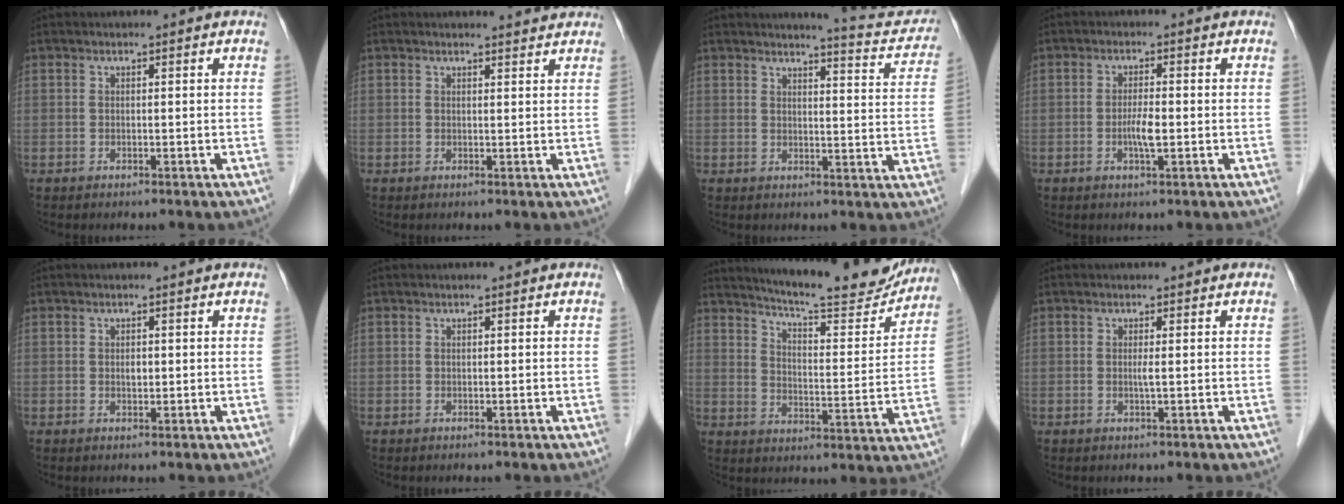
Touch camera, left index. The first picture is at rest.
{"total": 1.8, "force": [1.8, 0.1, -0.1], "torque": [-0.007, -0.008, 0.017]}
{"total": 8.6, "force": [8.4, 0.7, 1.7], "torque": [-0.012, -0.027, 0.082]}
{"total": 3.0, "force": [-0.9, 0.4, 2.8], "torque": [-0.057, -0.006, -0.017]}
{"total": 0.9, "force": [-0.1, 0.6, 0.7], "torque": [-0.012, -0.003, -0.002]}
{"total": 0.0}
{"total": 17.6, "force": [16.4, 1.5, 6.3], "torque": [-0.098, -0.047, 0.217]}
{"total": 0.9, "force": [-0.2, -0.2, 0.8], "torque": [-0.016, -0.005, -0.006]}